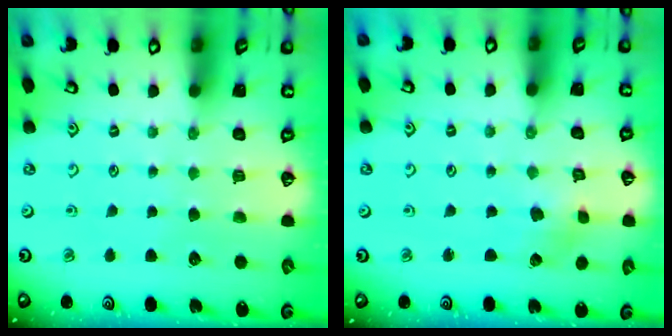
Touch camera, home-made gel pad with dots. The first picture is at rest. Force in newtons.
{"total": 2.5, "press": 2.5, "slide": 0.6}